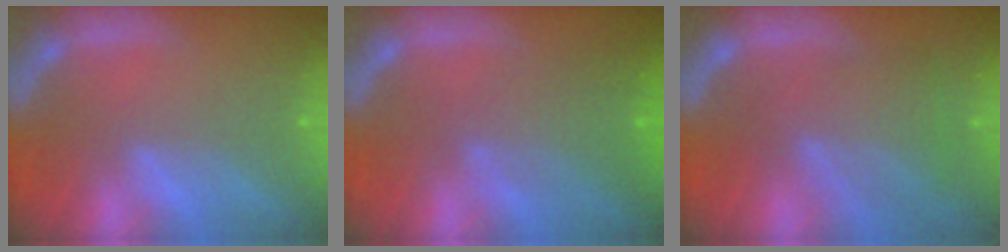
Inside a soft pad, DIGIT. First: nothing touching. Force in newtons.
{"total": 4.6}
{"total": 6.5}